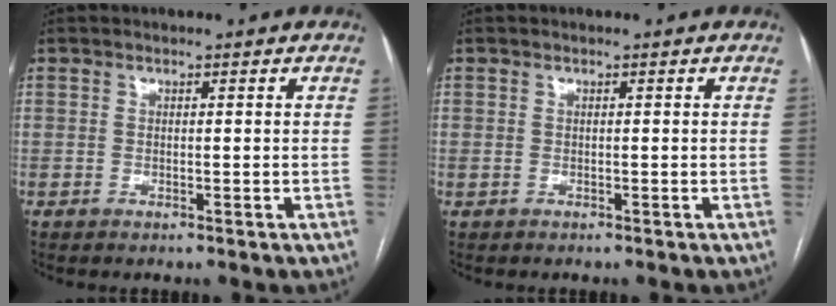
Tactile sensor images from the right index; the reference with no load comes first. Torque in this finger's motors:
{"motor_torque": [1.02, -1.12, 0.79, 0.21]}